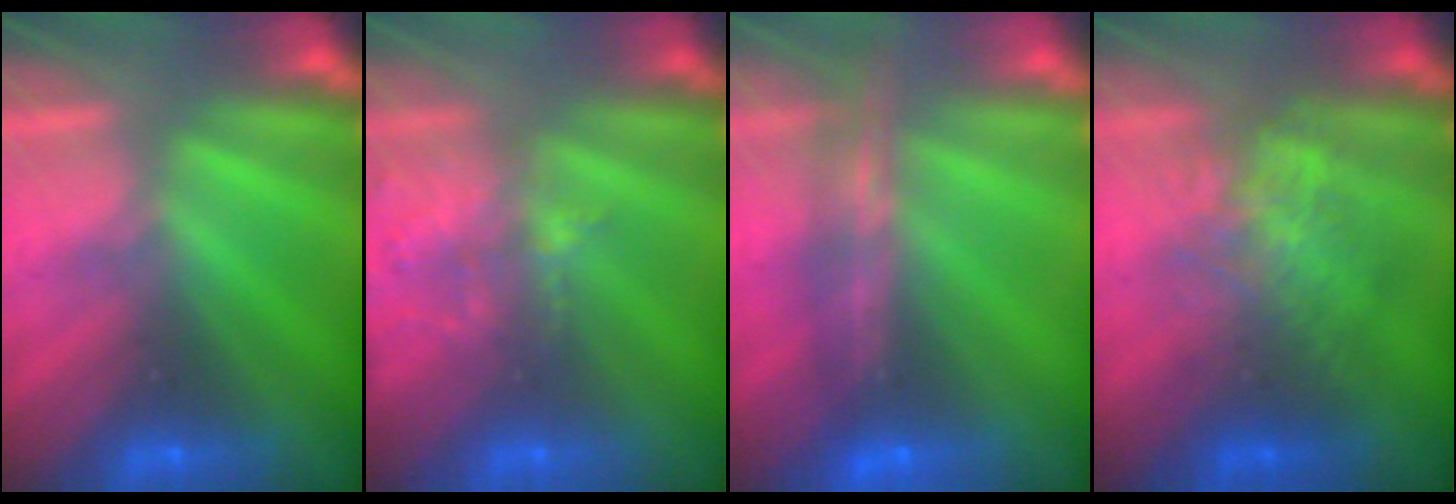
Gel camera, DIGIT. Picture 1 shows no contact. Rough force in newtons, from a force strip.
{"total": 2.0}
{"total": 7.4}
{"total": 2.2}